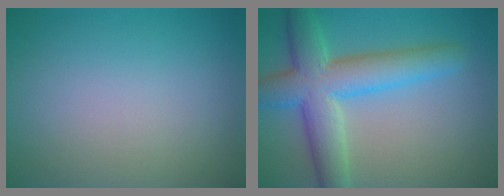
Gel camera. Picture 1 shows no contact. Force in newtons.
{"total": 7.7, "press": 7.7, "slide": 0.5}